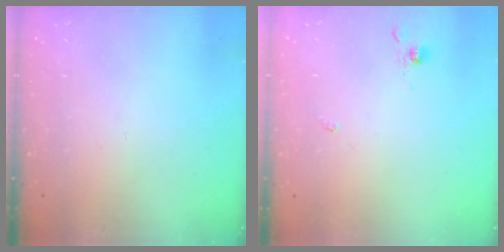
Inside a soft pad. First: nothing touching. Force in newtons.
{"total": 0.0}